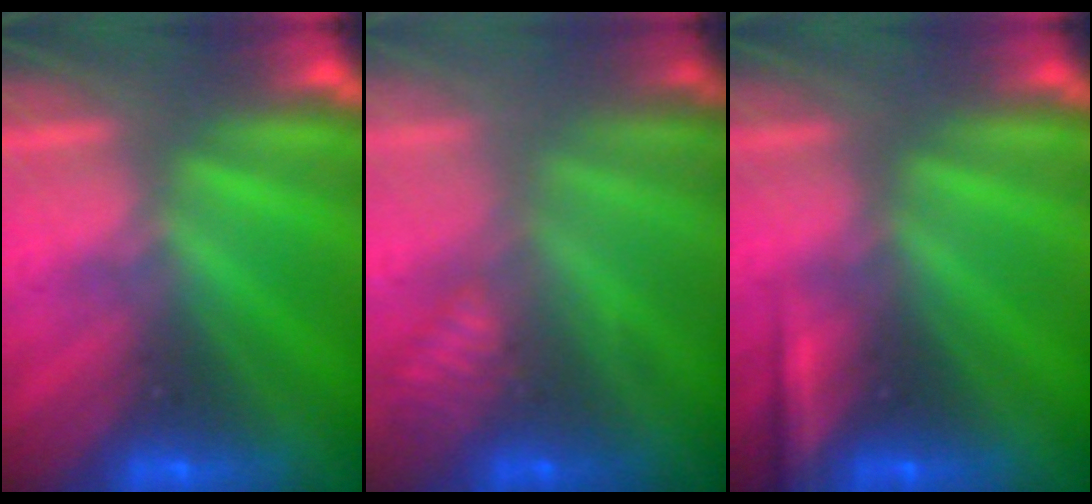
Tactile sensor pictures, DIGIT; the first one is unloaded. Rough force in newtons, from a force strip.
{"total": 2.5}
{"total": 2.3}